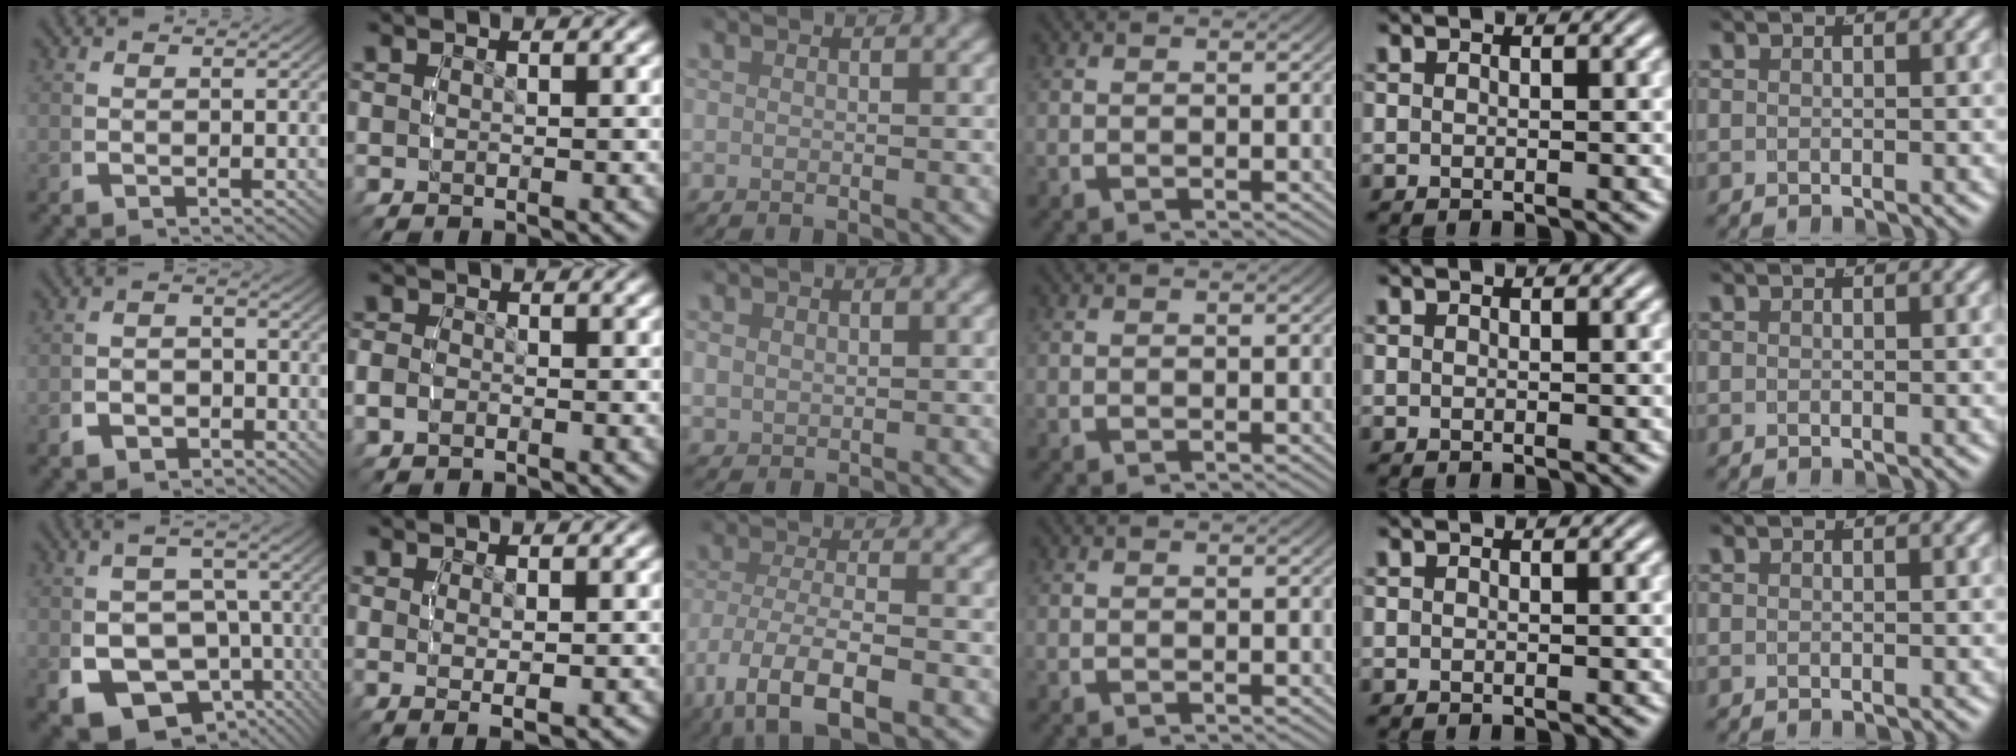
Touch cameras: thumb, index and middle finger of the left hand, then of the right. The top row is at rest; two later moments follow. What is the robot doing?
{"motion": "lift_and_place", "object": "cloth"}